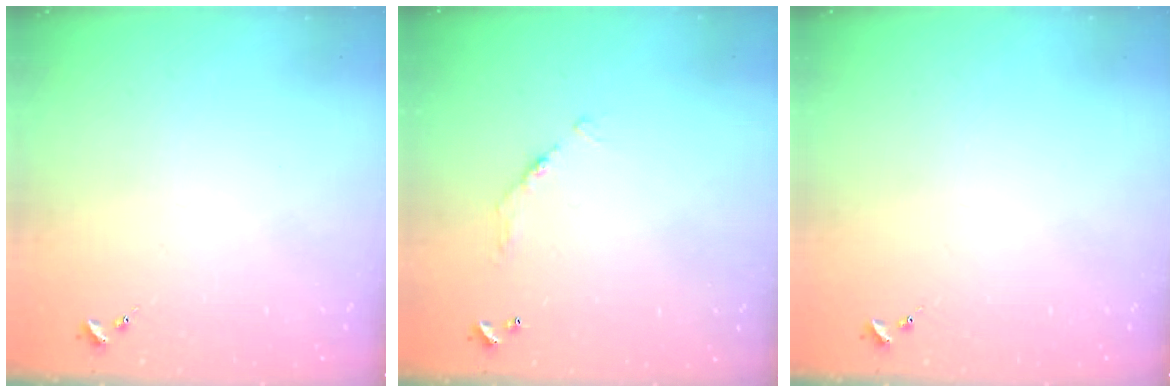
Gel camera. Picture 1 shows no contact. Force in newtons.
{"total": 6.8, "press": 6.8, "slide": 0.5}
{"total": 0.0}